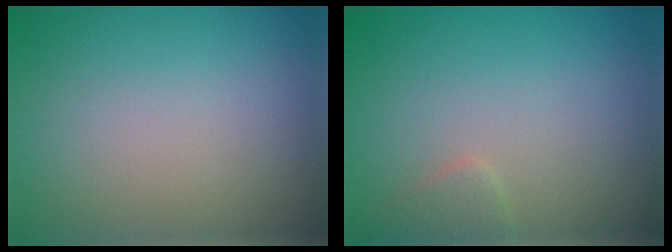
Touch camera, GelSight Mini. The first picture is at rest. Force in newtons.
{"total": 1.2, "press": 1.2, "slide": 0.1}